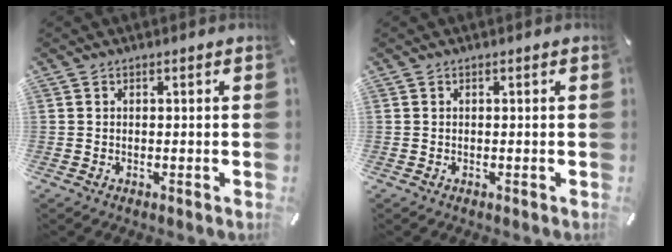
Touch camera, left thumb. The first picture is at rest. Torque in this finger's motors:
{"motor_torque": [-0.08, -0.13, -0.01, 0.04, 0.00]}